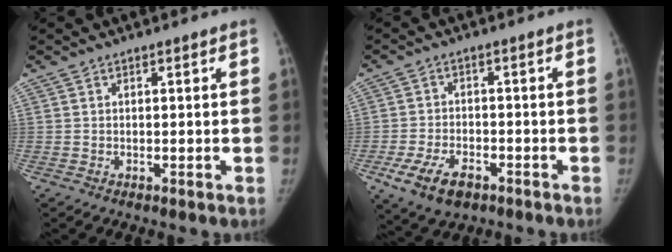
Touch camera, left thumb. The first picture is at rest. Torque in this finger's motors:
{"motor_torque": [0.50, 0.69, 0.59, -0.86, 0.26]}